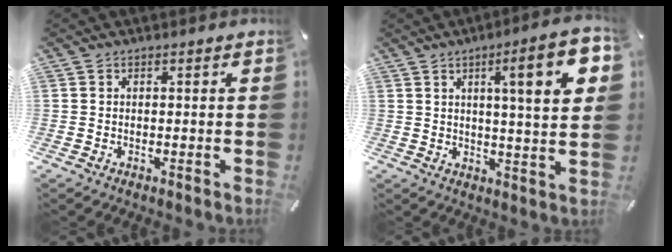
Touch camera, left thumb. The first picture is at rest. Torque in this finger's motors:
{"motor_torque": [2.16, 2.20, 0.52, -0.36, 0.40]}